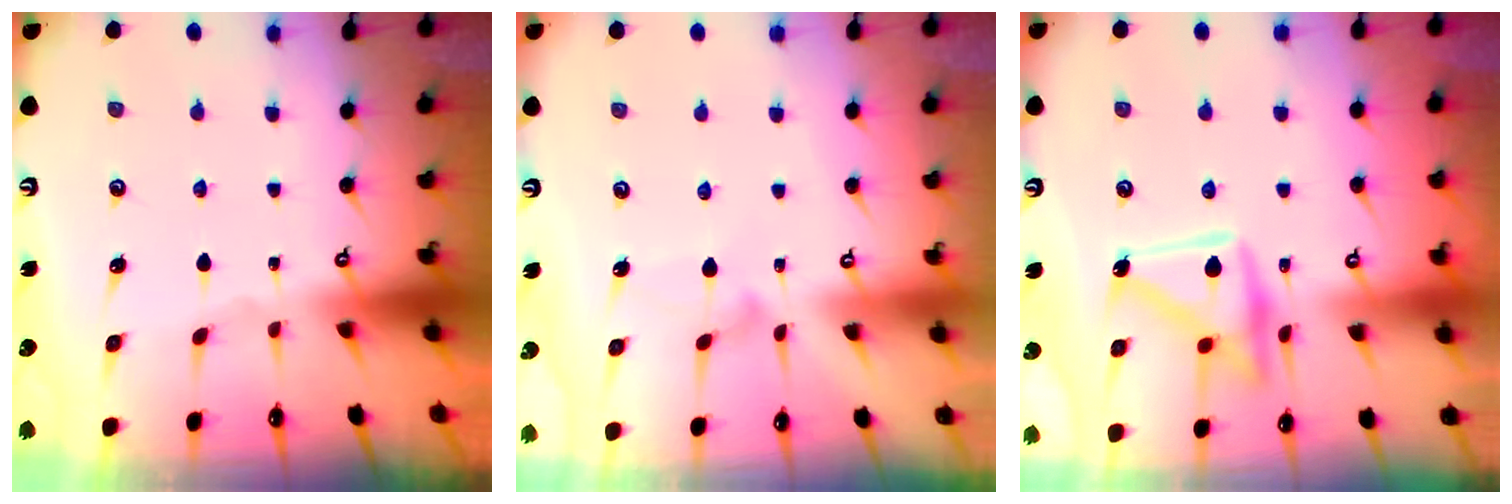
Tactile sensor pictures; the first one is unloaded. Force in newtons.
{"total": 4.3, "press": 4.3, "slide": 0.1}
{"total": 14.1, "press": 14.1, "slide": 0.9}